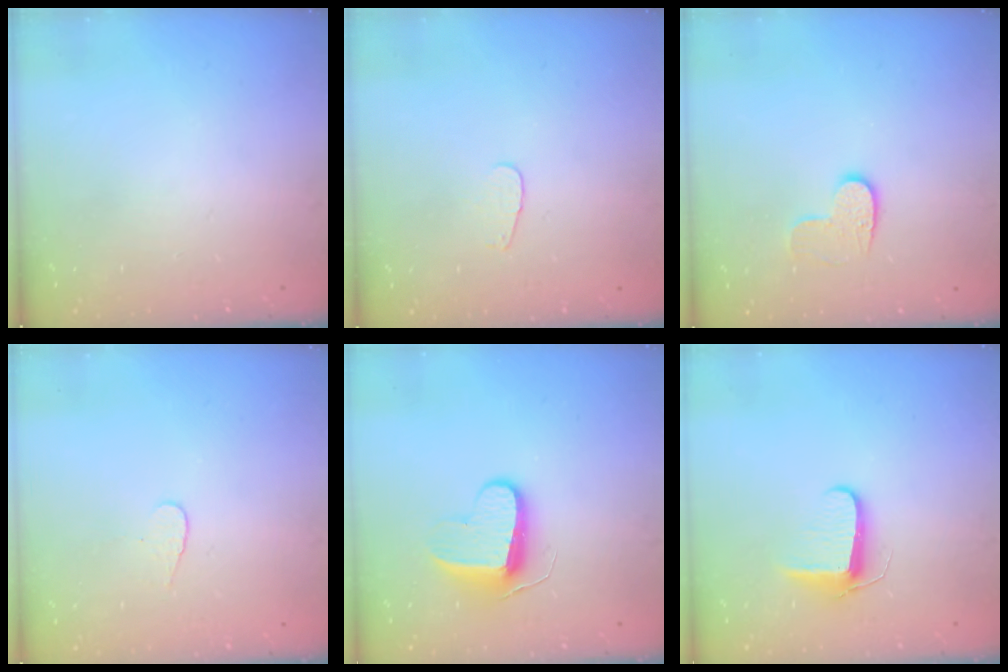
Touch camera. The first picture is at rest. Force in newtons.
{"total": 3.4, "press": 3.4, "slide": 0.4}
{"total": 6.1, "press": 6.1, "slide": 0.5}
{"total": 3.7, "press": 3.7, "slide": 0.4}
{"total": 9.0, "press": 9.0, "slide": 0.4}
{"total": 7.8, "press": 7.7, "slide": 1.1}